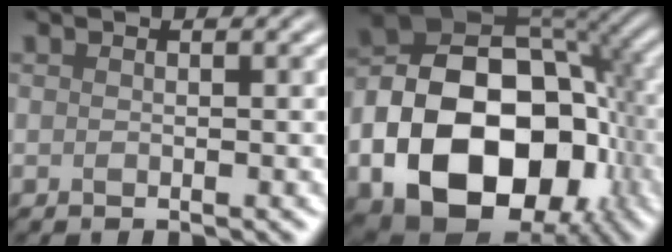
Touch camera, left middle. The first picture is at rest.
{"total": 16.7, "force": [-4.8, 11.3, 11.3], "torque": [-0.191, -0.018, -0.083]}